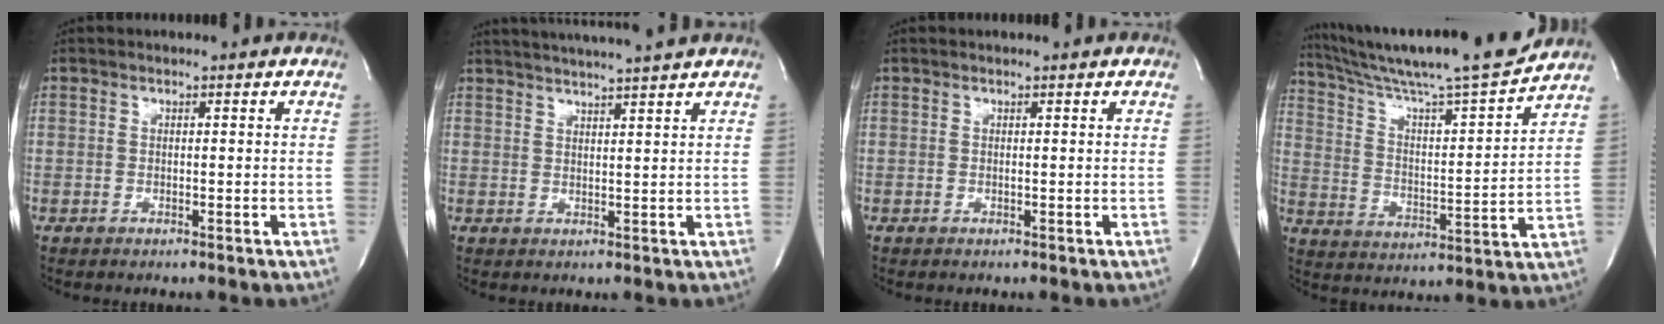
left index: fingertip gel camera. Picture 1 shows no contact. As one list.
[{"total": 10.1, "force": [9.1, -1.0, 4.1], "torque": [-0.071, 0.014, 0.127]}, {"total": 0.5, "force": [0.4, 0.0, 0.3], "torque": [-0.005, 0.002, 0.005]}, {"total": 19.8, "force": [17.7, -0.6, 8.7], "torque": [-0.151, -0.019, 0.280]}]